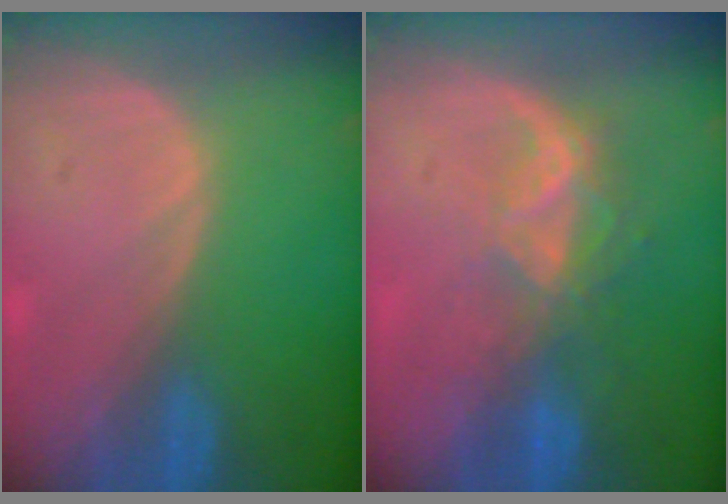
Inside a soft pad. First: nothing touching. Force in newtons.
{"total": 6.6, "press": 5.7, "slide": 3.4}